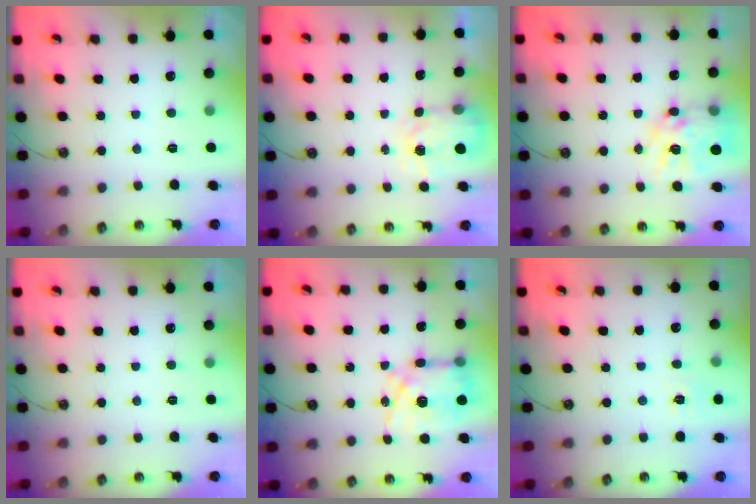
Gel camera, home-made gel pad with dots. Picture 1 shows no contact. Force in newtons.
{"total": 3.8, "press": 3.8, "slide": 0.6}
{"total": 16.0, "press": 16.0, "slide": 1.5}
{"total": 0.0}
{"total": 10.7, "press": 10.6, "slide": 1.1}
{"total": 4.6, "press": 4.6, "slide": 0.3}